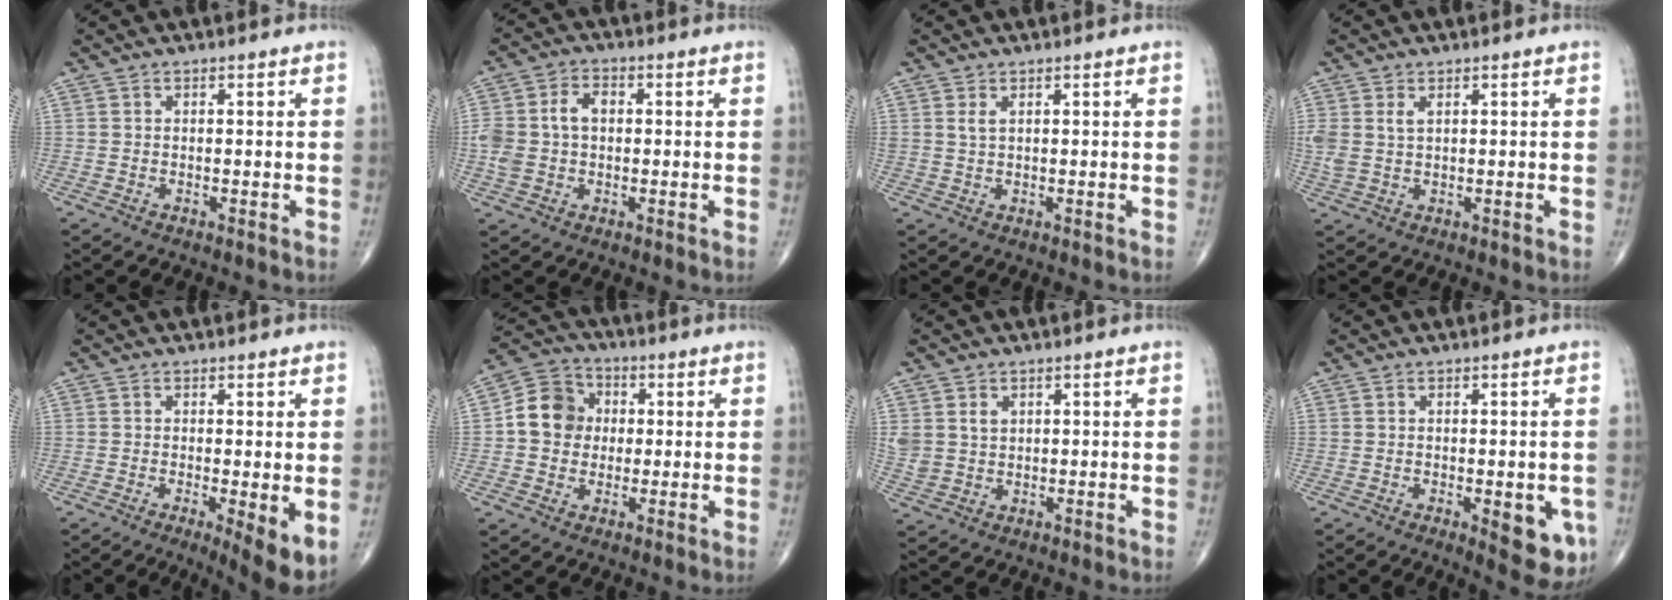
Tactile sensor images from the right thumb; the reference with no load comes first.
{"total": 7.8, "force": [0.4, 5.5, 5.5], "torque": [-0.115, 0.024, 0.007]}
{"total": 1.5, "force": [0.7, 0.6, 1.1], "torque": [-0.024, 0.002, 0.019]}
{"total": 3.5, "force": [1.2, 2.0, 2.6], "torque": [-0.069, 0.007, 0.032]}
{"total": 6.0, "force": [-1.3, 1.2, 5.7], "torque": [-0.085, -0.019, -0.023]}
{"total": 9.6, "force": [0.6, 8.4, 4.5], "torque": [-0.057, 0.018, -0.002]}
{"total": 4.6, "force": [1.7, 3.6, 2.4], "torque": [-0.042, -0.004, 0.043]}
{"total": 8.6, "force": [-2.5, 3.3, 7.6], "torque": [-0.067, -0.011, -0.024]}